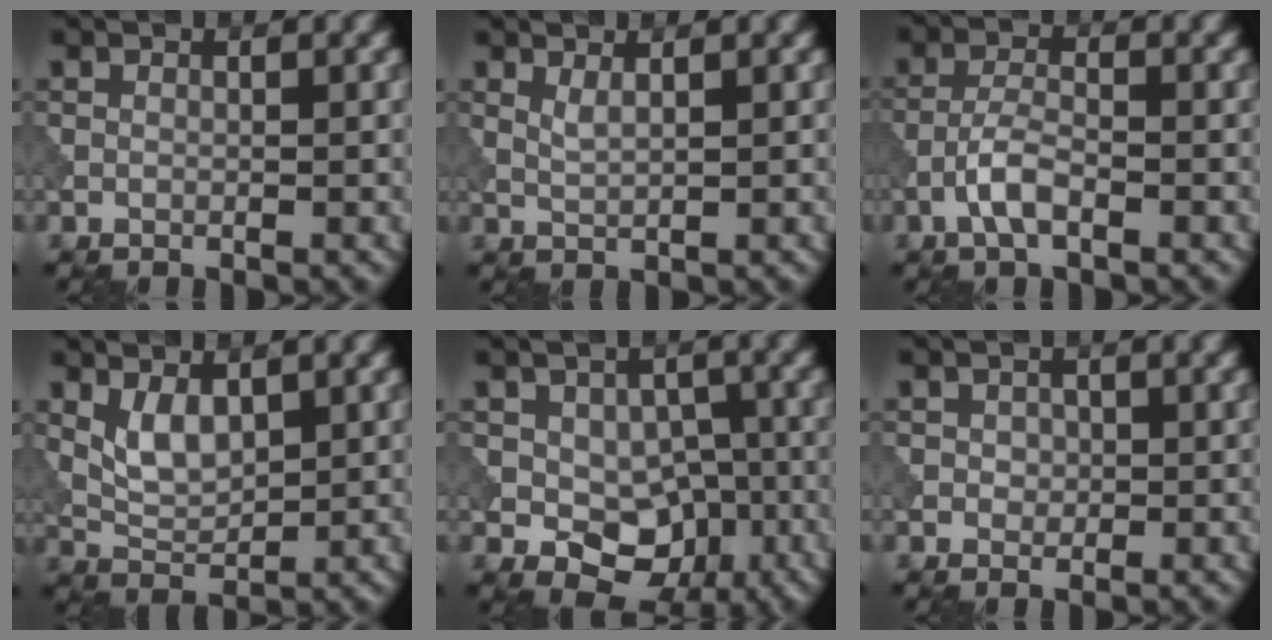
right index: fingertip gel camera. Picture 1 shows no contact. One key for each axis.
{"total": 1.3, "fx": 0.7, "fy": 0.3, "fz": 1.0, "tx": -0.029, "ty": -0.003, "tz": 0.020}
{"total": 3.3, "fx": -1.7, "fy": 1.1, "fz": 2.6, "tx": -0.054, "ty": 0.005, "tz": -0.038}
{"total": 3.3, "fx": 1.1, "fy": 1.7, "fz": 2.6, "tx": -0.054, "ty": -0.006, "tz": 0.028}
{"total": 7.5, "fx": -1.9, "fy": 5.6, "fz": 4.7, "tx": -0.055, "ty": -0.003, "tz": -0.030}
{"total": 1.1, "fx": 0.0, "fy": 0.9, "fz": 0.6, "tx": -0.012, "ty": -0.002, "tz": 0.001}